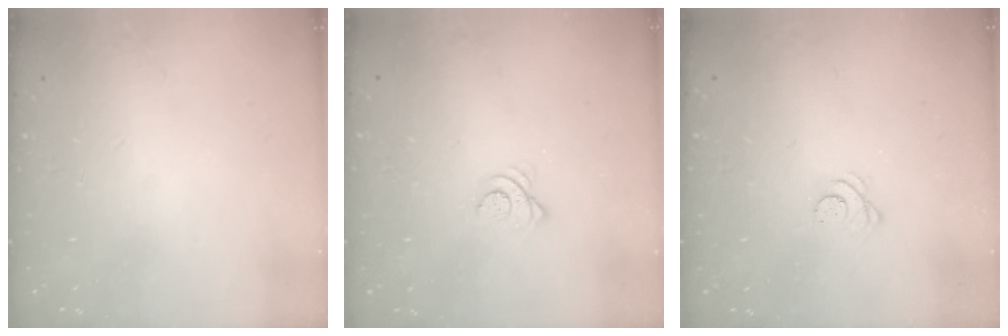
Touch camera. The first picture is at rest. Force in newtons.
{"total": 3.3, "press": 3.3, "slide": 0.1}
{"total": 2.7, "press": 2.7, "slide": 0.4}